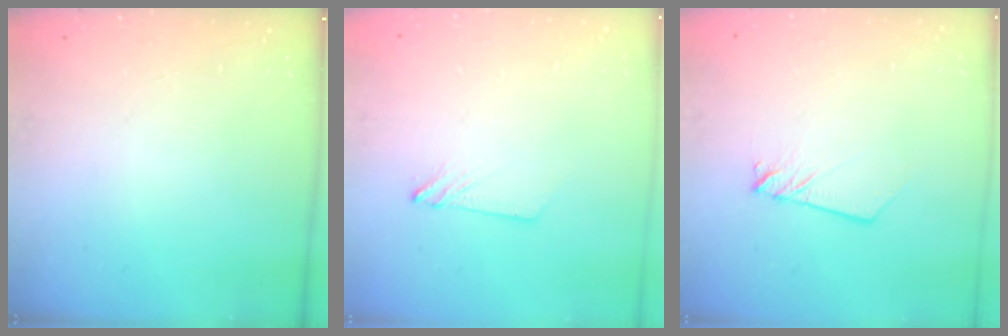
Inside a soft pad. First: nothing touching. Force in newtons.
{"total": 2.4, "press": 2.4, "slide": 0.2}
{"total": 2.5, "press": 2.5, "slide": 0.1}